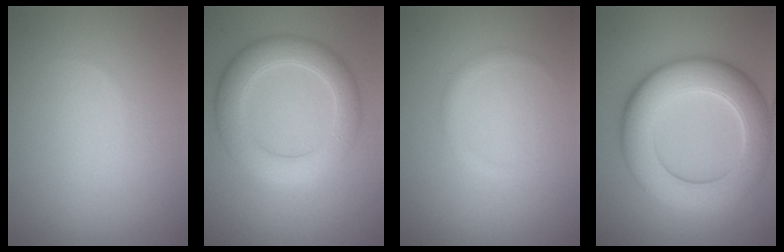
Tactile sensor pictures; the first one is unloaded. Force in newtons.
{"total": 5.3, "press": 5.3, "slide": 0.0}
{"total": 0.9, "press": 0.9, "slide": 0.1}
{"total": 9.4, "press": 9.4, "slide": 0.4}